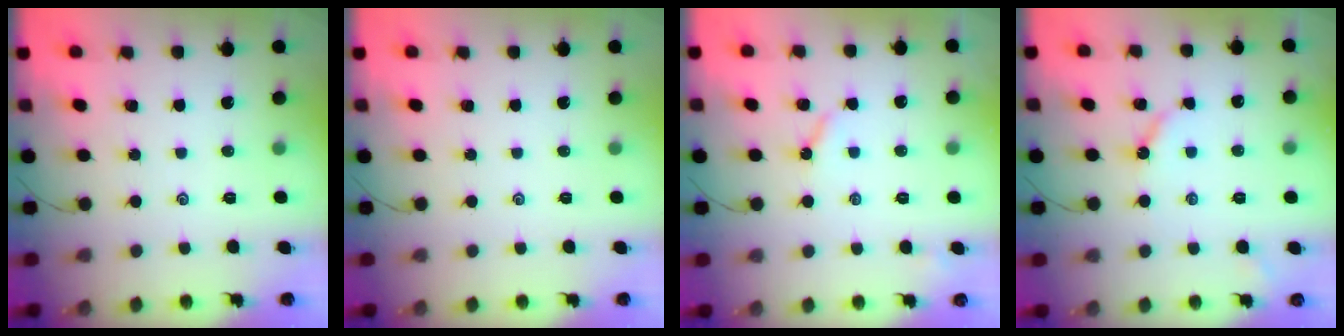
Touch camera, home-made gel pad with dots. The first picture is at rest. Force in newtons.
{"total": 0.0}
{"total": 3.5, "press": 3.5, "slide": 0.6}
{"total": 4.6, "press": 4.6, "slide": 0.5}